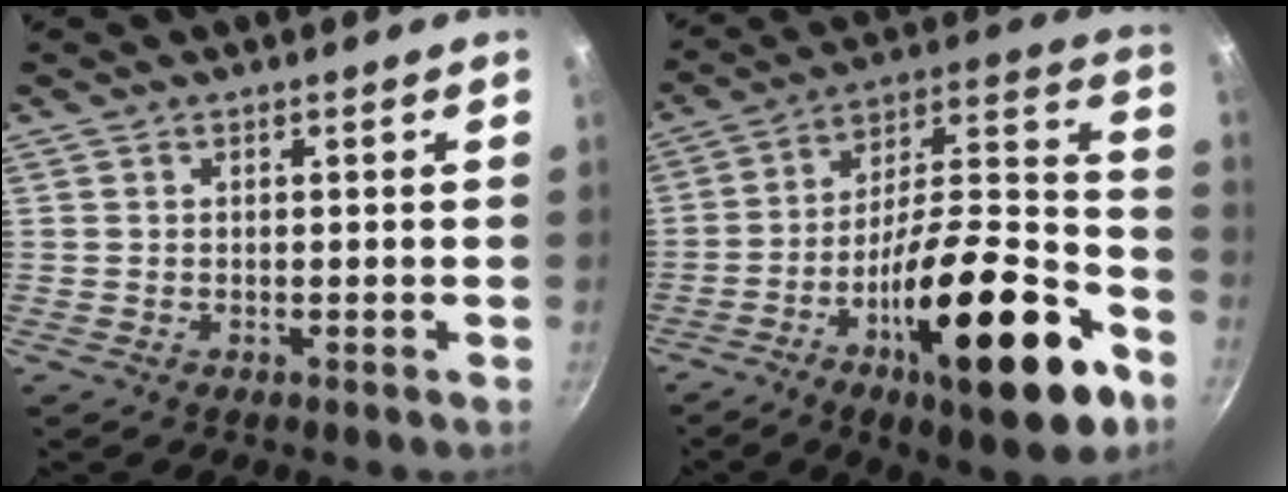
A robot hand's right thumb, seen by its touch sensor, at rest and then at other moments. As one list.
[{"total": 29.3, "force": [-13.3, 9.7, 24.3], "torque": [-0.326, 0.076, -0.216]}]